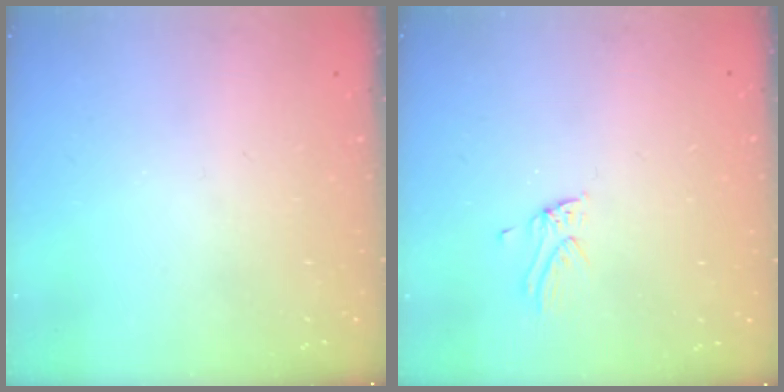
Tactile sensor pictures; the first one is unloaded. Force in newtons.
{"total": 1.7, "press": 1.7, "slide": 0.1}